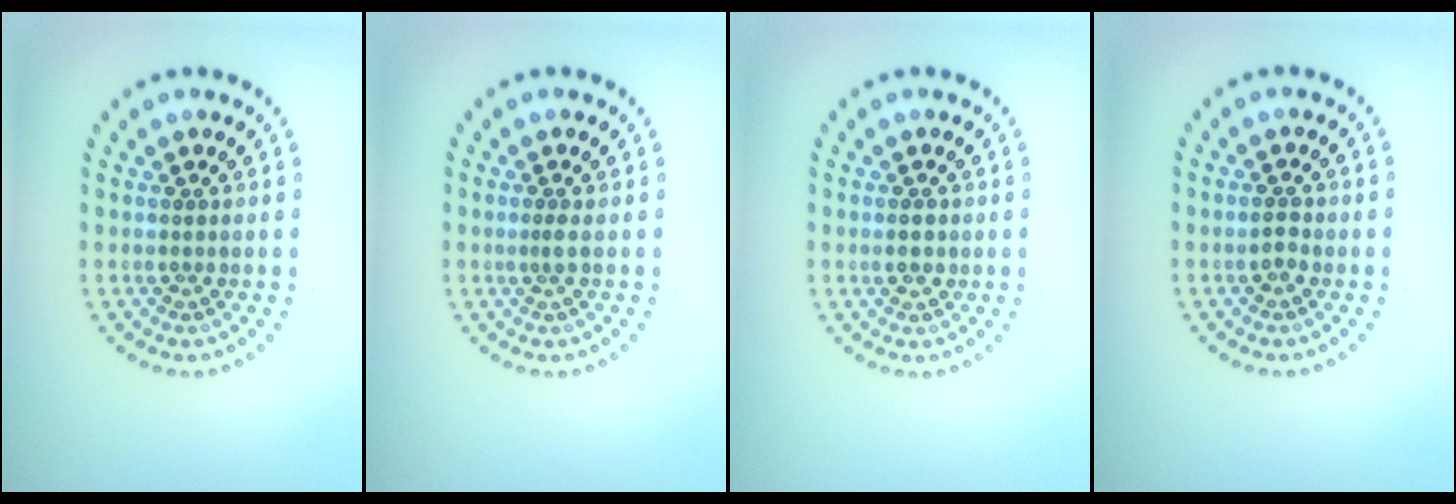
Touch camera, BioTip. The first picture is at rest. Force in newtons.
{"total": 0.9, "press": 0.5, "slide": 0.7}
{"total": 1.0, "press": 1.0, "slide": 0.2}
{"total": 1.0, "press": 1.0, "slide": 0.2}